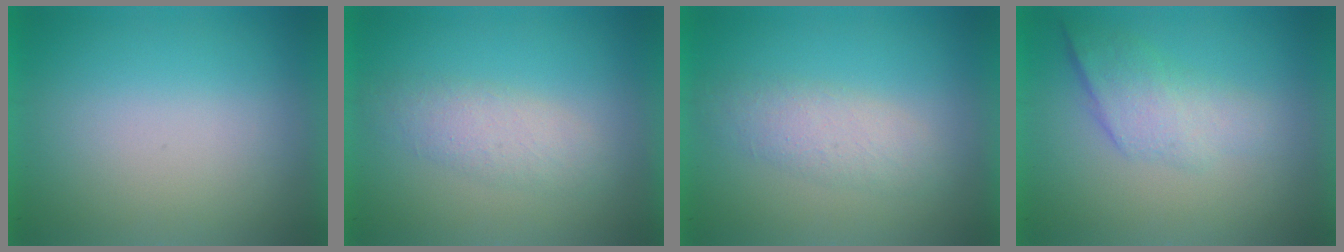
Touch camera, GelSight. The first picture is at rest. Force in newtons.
{"total": 1.8}
{"total": 1.8}
{"total": 2.2}